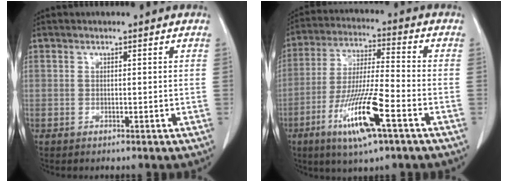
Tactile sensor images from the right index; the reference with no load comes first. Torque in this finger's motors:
{"motor_torque": [1.71, -0.43, 0.76, 0.21]}